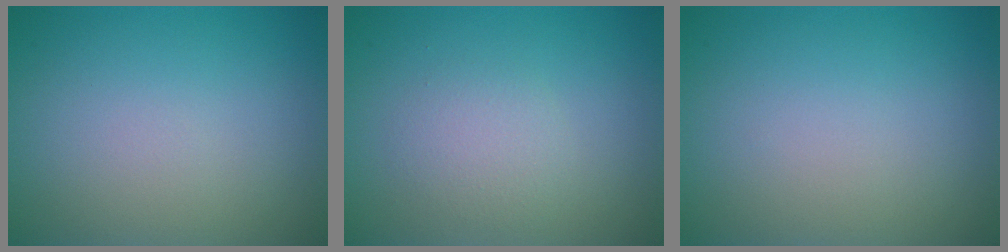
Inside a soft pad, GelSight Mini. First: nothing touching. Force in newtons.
{"total": 2.0, "press": 2.0, "slide": 0.2}
{"total": 0.0}